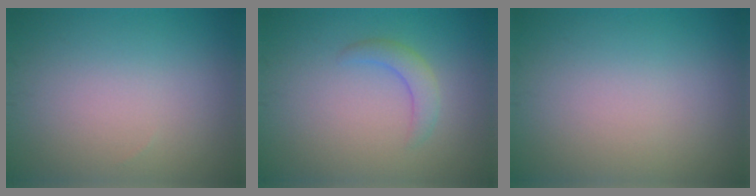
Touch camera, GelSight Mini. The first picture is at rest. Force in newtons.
{"total": 2.1, "press": 2.1, "slide": 0.2}
{"total": 0.0}